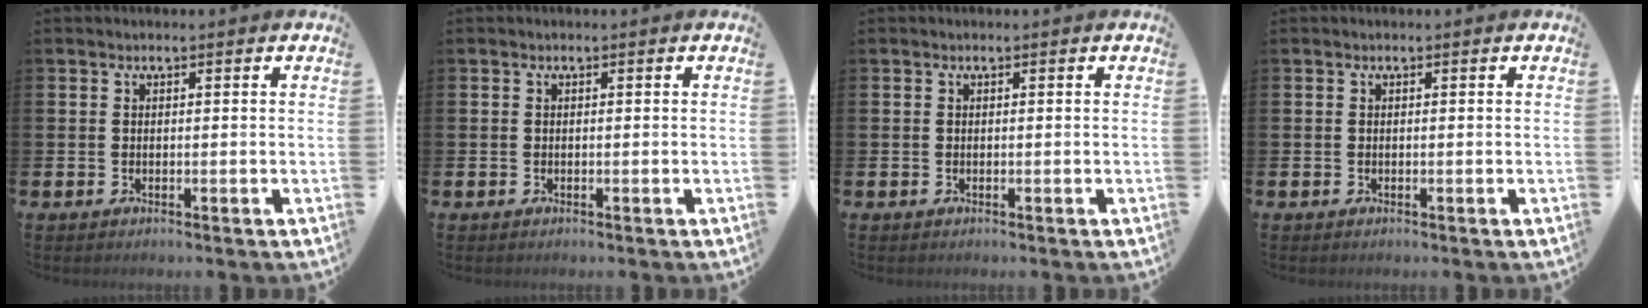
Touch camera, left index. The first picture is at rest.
{"total": 0.0}
{"total": 0.0}
{"total": 0.0}